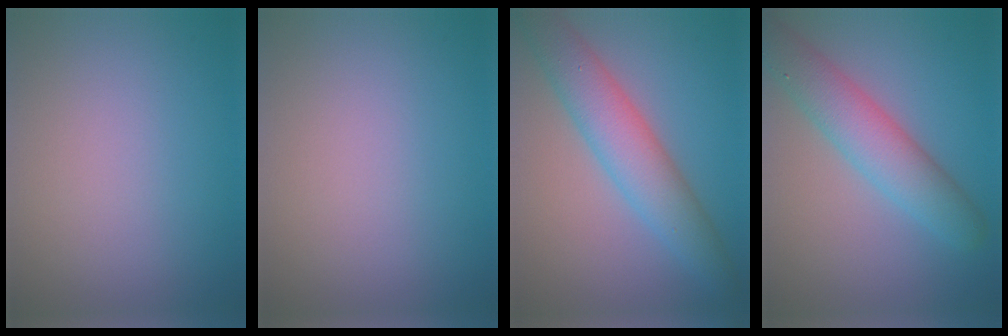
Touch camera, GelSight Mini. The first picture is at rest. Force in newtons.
{"total": 0.0}
{"total": 6.0, "press": 6.0, "slide": 0.2}
{"total": 5.7, "press": 5.7, "slide": 0.1}